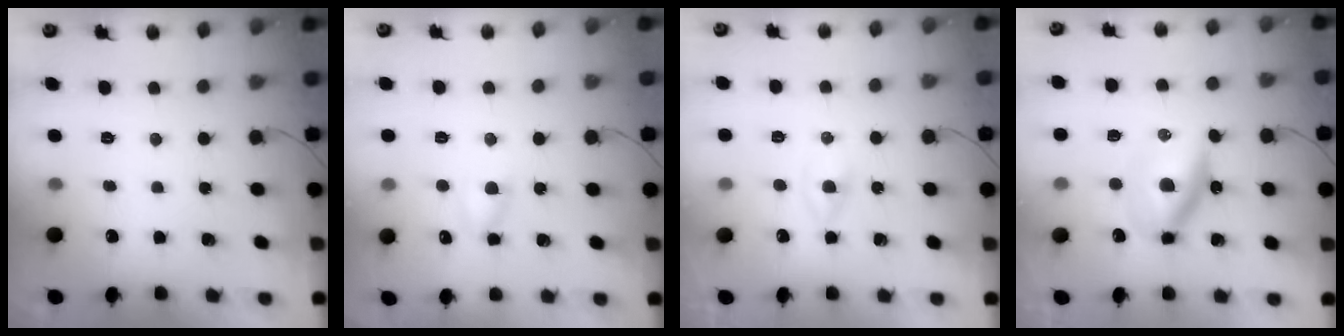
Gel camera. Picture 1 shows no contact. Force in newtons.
{"total": 4.9, "press": 4.7, "slide": 1.5}
{"total": 1.1, "press": 0.8, "slide": 0.7}
{"total": 8.1, "press": 8.1, "slide": 1.1}